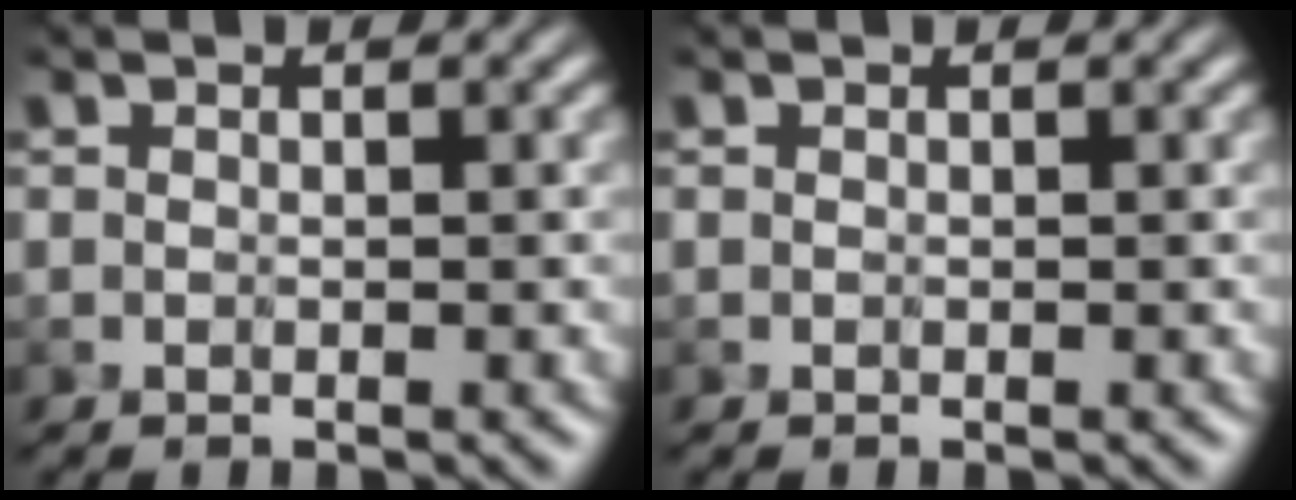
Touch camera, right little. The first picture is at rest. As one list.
[{"total": 0.0}]